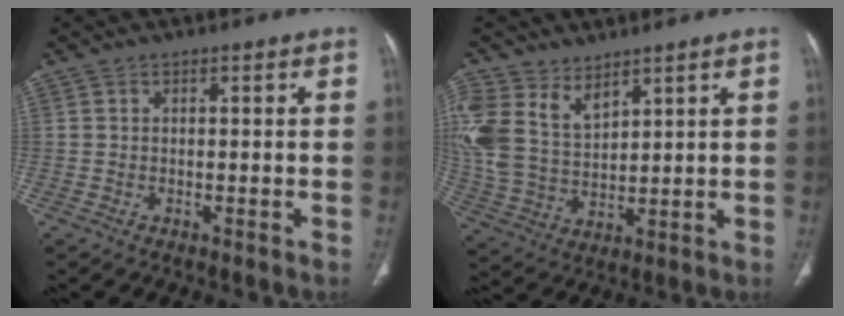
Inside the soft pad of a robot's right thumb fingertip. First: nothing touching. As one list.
[{"total": 12.9, "force": [7.2, 7.7, 7.4], "torque": [-0.156, -0.024, 0.161]}]